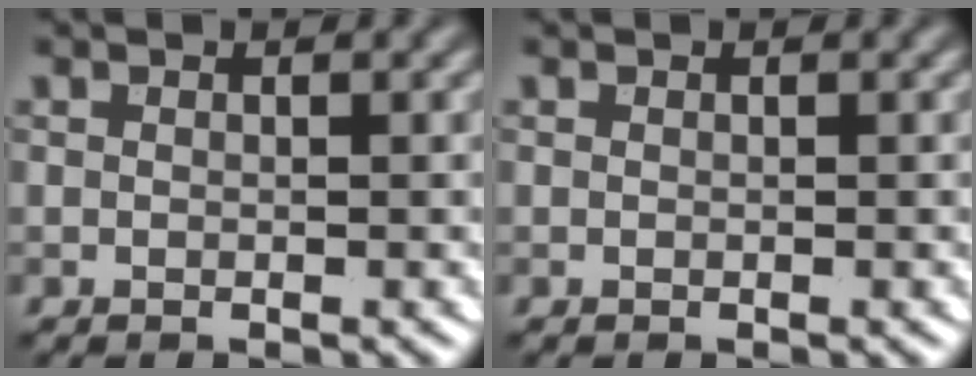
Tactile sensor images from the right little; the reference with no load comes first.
{"total": 0.0}